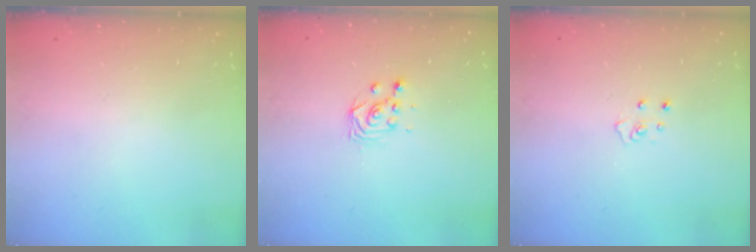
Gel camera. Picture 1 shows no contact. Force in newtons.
{"total": 2.9, "press": 2.9, "slide": 0.1}
{"total": 3.8, "press": 3.8, "slide": 0.3}